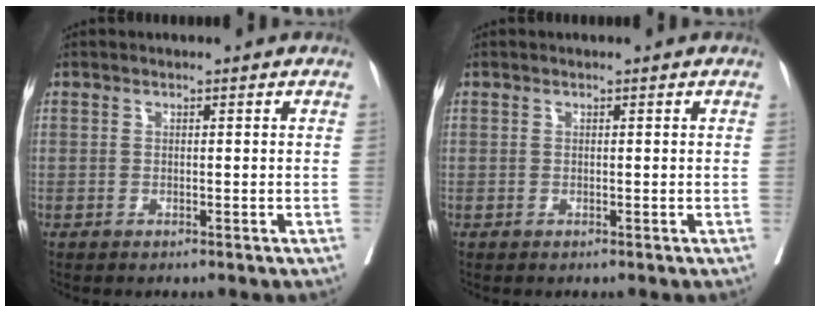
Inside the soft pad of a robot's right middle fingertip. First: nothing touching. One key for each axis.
{"total": 0.0}